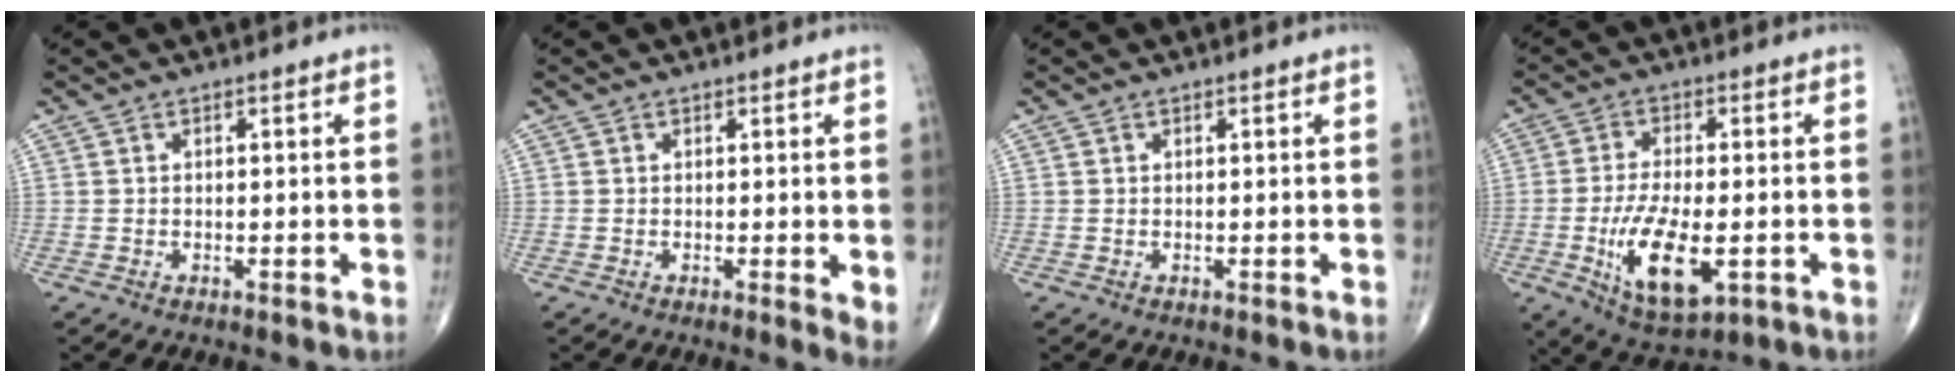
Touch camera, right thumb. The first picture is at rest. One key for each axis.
{"total": 2.8, "fx": 0.0, "fy": 0.8, "fz": 2.7, "tx": -0.041, "ty": -0.011, "tz": -0.003}
{"total": 0.0}
{"total": 13.0, "fx": -3.3, "fy": 5.7, "fz": 11.2, "tx": -0.203, "ty": -0.010, "tz": -0.047}